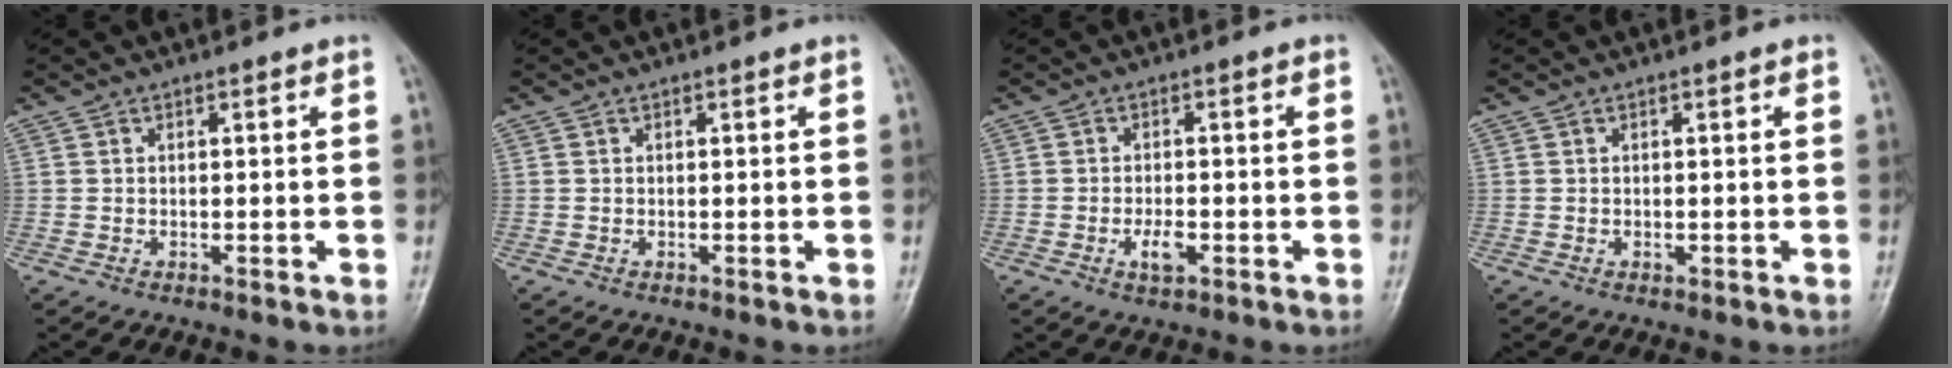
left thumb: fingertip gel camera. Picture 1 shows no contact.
{"total": 0.0}
{"total": 3.4, "force": [-1.3, 1.5, 2.8], "torque": [-0.049, 0.003, -0.021]}
{"total": 0.8, "force": [-0.1, 0.5, 0.6], "torque": [-0.007, 0.007, 0.001]}